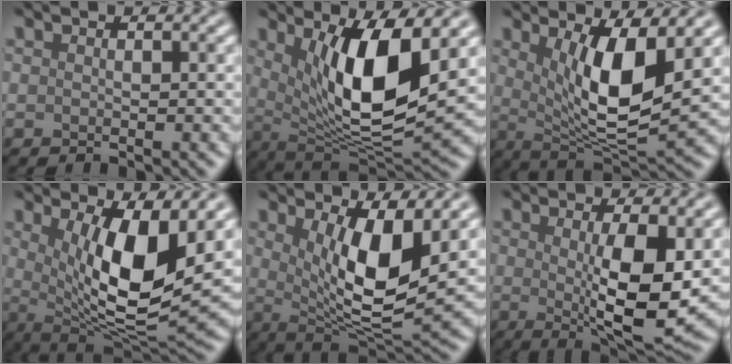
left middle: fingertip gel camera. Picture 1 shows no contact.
{"total": 9.5, "force": [2.5, 3.0, 8.7], "torque": [-0.142, -0.022, 0.051]}
{"total": 7.7, "force": [2.0, 2.3, 7.0], "torque": [-0.122, -0.020, 0.040]}
{"total": 10.3, "force": [2.0, 3.4, 9.5], "torque": [-0.154, -0.020, 0.039]}
{"total": 8.7, "force": [2.0, 2.9, 8.0], "torque": [-0.135, -0.023, 0.041]}
{"total": 7.7, "force": [0.2, 1.9, 7.4], "torque": [-0.115, -0.015, 0.012]}